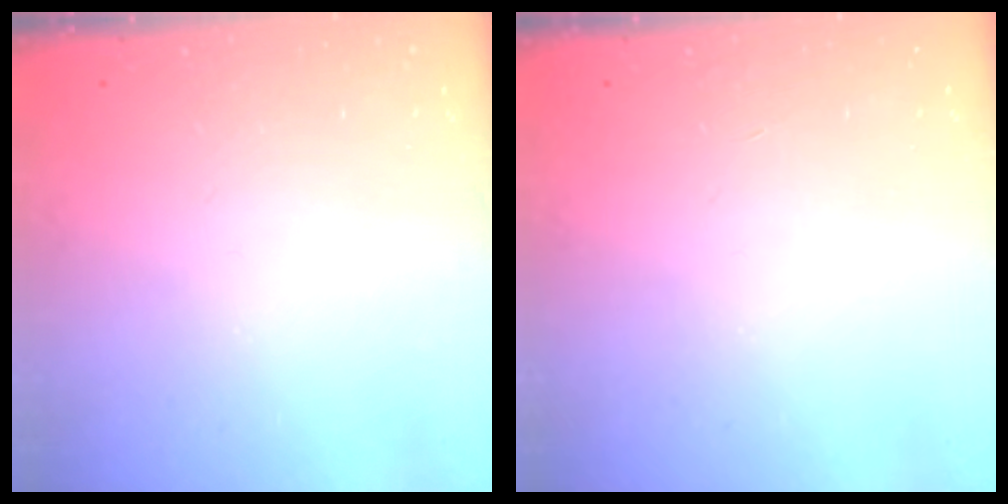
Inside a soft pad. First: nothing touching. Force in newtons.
{"total": 0.0}